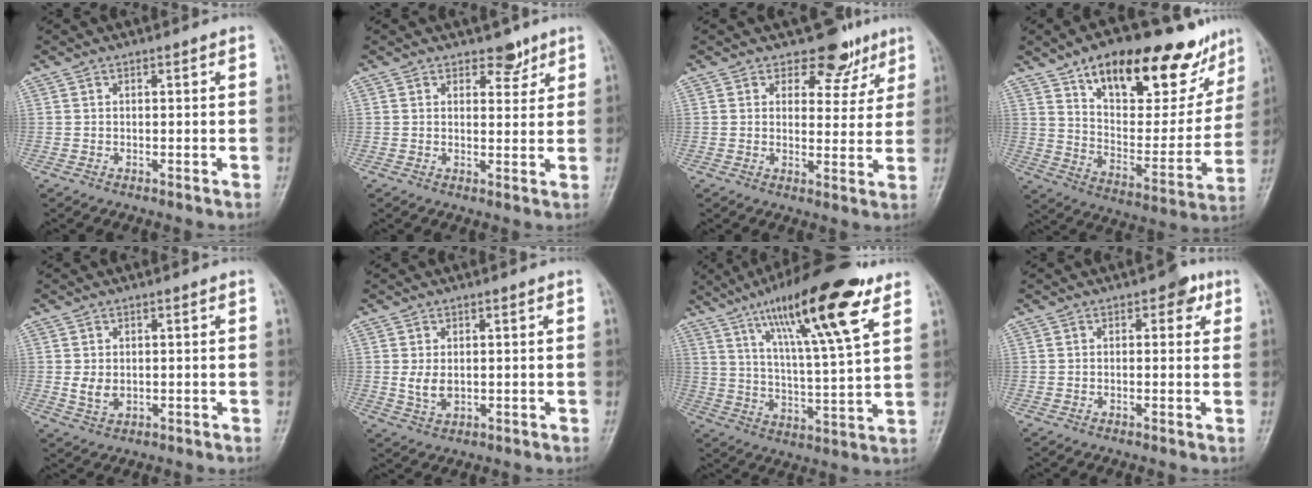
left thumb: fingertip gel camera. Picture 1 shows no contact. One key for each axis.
{"total": 3.5, "fx": 2.6, "fy": 2.0, "fz": 1.3, "tx": 0.007, "ty": -0.016, "tz": 0.037}
{"total": 7.0, "fx": 5.1, "fy": 4.4, "fz": 1.9, "tx": 0.013, "ty": -0.030, "tz": 0.062}
{"total": 26.0, "fx": 16.5, "fy": 11.2, "fz": 16.6, "tx": -0.191, "ty": -0.046, "tz": 0.256}
{"total": 3.2, "fx": 0.2, "fy": 2.4, "fz": 2.2, "tx": -0.033, "ty": -0.008, "tz": 0.009}
{"total": 3.7, "fx": 0.4, "fy": 2.4, "fz": 2.8, "tx": -0.048, "ty": -0.010, "tz": 0.013}
{"total": 20.8, "fx": 11.9, "fy": 3.6, "fz": 16.7, "tx": -0.255, "ty": -0.041, "tz": 0.196}
{"total": 3.4, "fx": 1.3, "fy": 2.1, "fz": 2.3, "tx": -0.004, "ty": 0.002, "tz": 0.009}